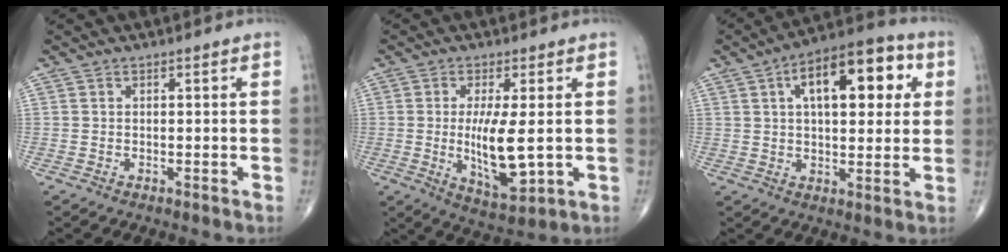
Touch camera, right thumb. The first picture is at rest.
{"total": 10.5, "force": [-0.2, 3.1, 10.1], "torque": [-0.181, -0.027, 0.005]}
{"total": 17.1, "force": [5.2, 8.1, 14.2], "torque": [-0.173, 0.016, 0.070]}